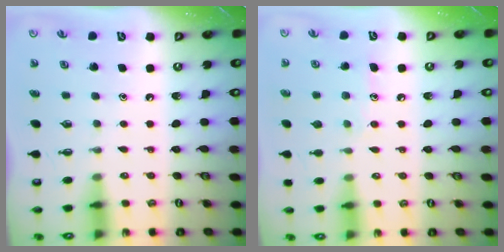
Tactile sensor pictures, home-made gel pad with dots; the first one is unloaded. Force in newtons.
{"total": 7.3, "press": 7.3, "slide": 0.4}